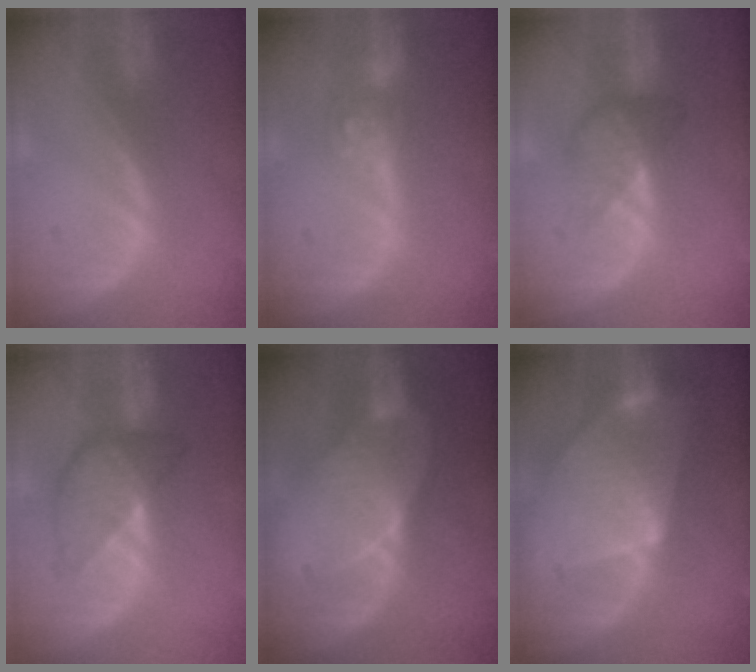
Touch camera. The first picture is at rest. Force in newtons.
{"total": 4.6, "press": 4.0, "slide": 2.3}
{"total": 3.8, "press": 3.8, "slide": 0.0}
{"total": 6.2, "press": 6.2, "slide": 0.3}
{"total": 7.4, "press": 6.9, "slide": 2.5}
{"total": 10.0, "press": 10.0, "slide": 0.8}